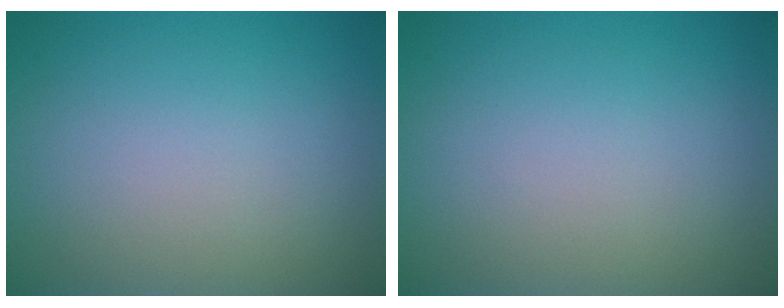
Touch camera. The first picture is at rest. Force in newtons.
{"total": 0.0}